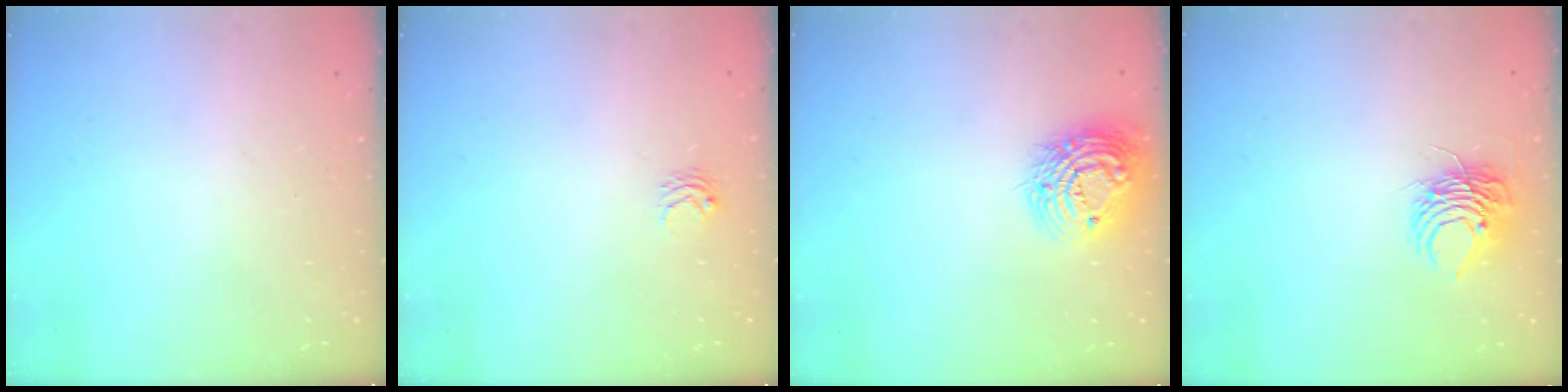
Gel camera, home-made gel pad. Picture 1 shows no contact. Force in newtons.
{"total": 3.5, "press": 3.5, "slide": 0.4}
{"total": 13.9, "press": 13.9, "slide": 1.0}
{"total": 7.6, "press": 7.6, "slide": 0.5}